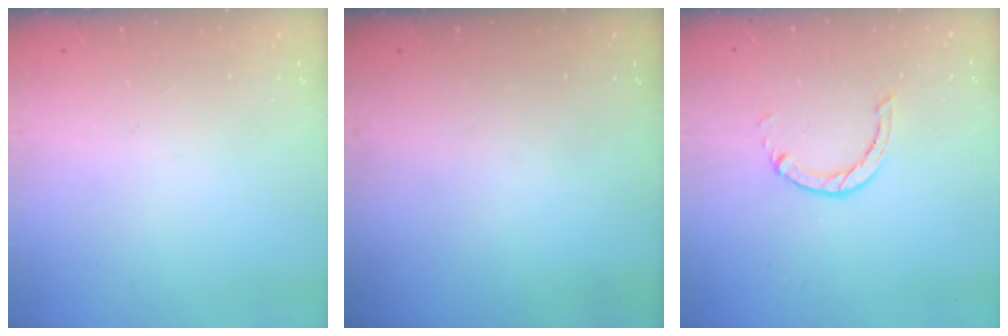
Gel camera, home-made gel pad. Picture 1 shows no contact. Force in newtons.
{"total": 0.0}
{"total": 1.0, "press": 0.9, "slide": 0.3}